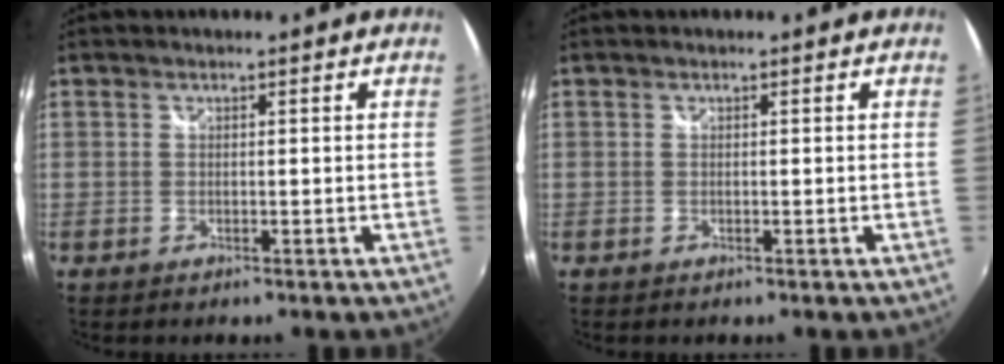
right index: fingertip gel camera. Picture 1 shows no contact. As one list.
[{"total": 0.0}]